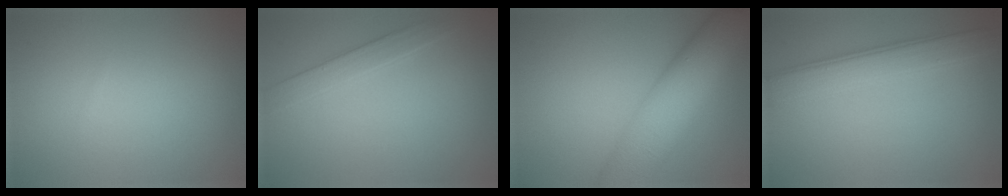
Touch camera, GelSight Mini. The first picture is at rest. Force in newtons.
{"total": 2.1, "press": 2.1, "slide": 0.1}
{"total": 8.3, "press": 8.3, "slide": 0.5}
{"total": 4.6, "press": 4.6, "slide": 0.0}